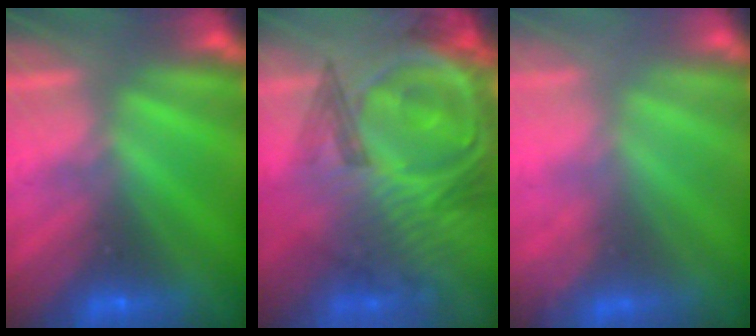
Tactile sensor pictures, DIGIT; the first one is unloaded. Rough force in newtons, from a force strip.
{"total": 9.1}
{"total": 1.0}